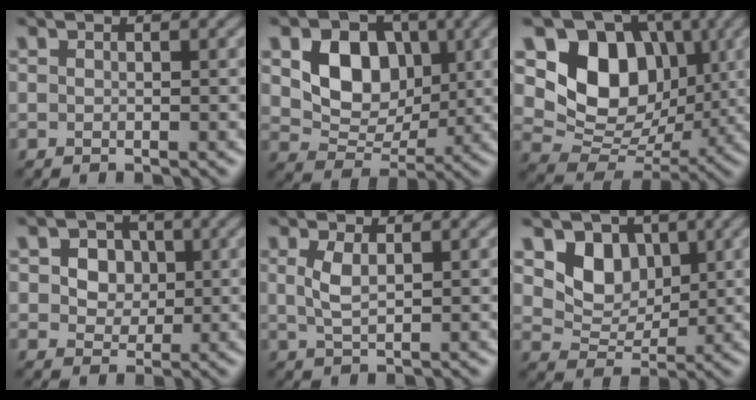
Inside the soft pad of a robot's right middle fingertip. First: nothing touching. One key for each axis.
{"total": 6.3, "fx": 1.4, "fy": 5.0, "fz": 3.7, "tx": -0.067, "ty": -0.005, "tz": 0.023}
{"total": 9.1, "fx": 2.4, "fy": 7.2, "fz": 4.9, "tx": -0.086, "ty": -0.016, "tz": 0.039}
{"total": 4.2, "fx": 1.4, "fy": 3.3, "fz": 2.2, "tx": -0.049, "ty": 0.010, "tz": 0.011}
{"total": 1.9, "fx": 0.5, "fy": 0.7, "fz": 1.7, "tx": -0.045, "ty": -0.001, "tz": 0.014}
{"total": 4.1, "fx": 1.9, "fy": 3.1, "fz": 1.8, "tx": -0.045, "ty": -0.015, "tz": 0.033}